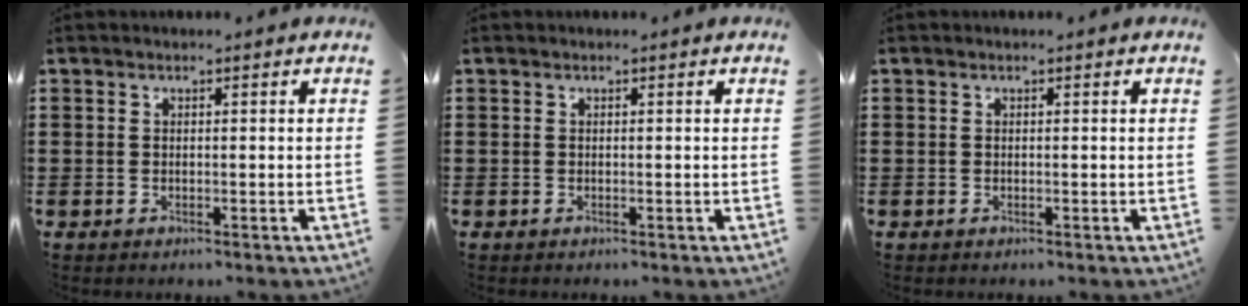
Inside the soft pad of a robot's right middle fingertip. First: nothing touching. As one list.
[{"total": 0.0}, {"total": 0.0}]